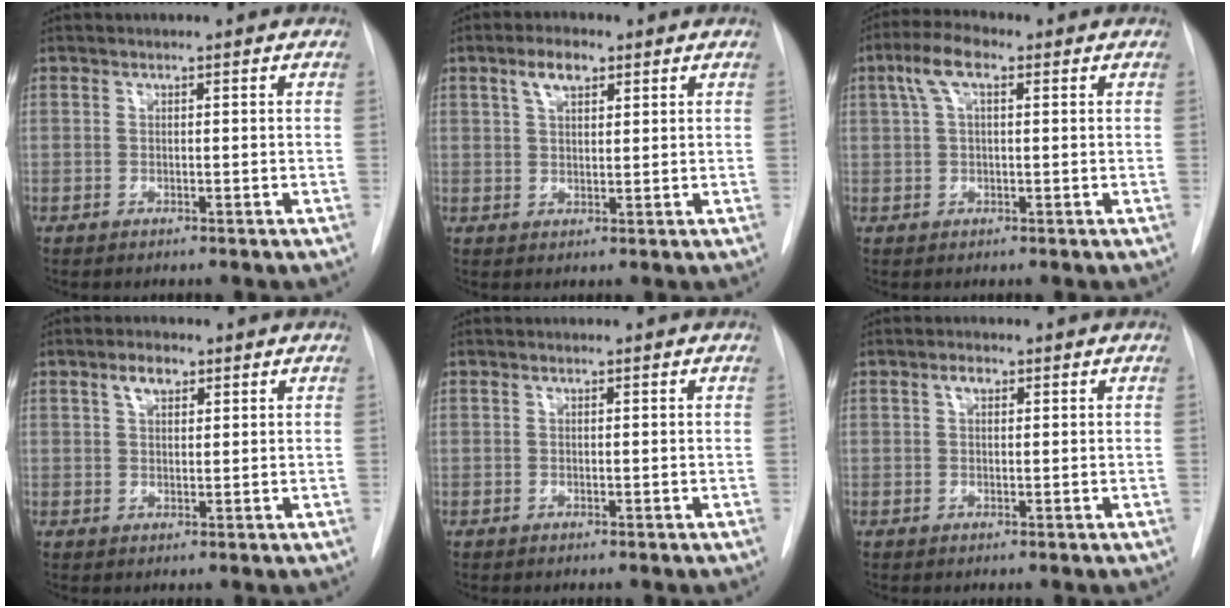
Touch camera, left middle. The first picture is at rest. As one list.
[{"total": 4.4, "force": [2.4, 1.9, 3.1], "torque": [-0.061, 0.010, 0.044]}, {"total": 5.4, "force": [2.1, 1.9, 4.6], "torque": [-0.101, 0.026, 0.040]}, {"total": 3.4, "force": [1.9, 1.7, 2.3], "torque": [-0.044, 0.008, 0.034]}, {"total": 0.0}, {"total": 1.8, "force": [0.8, 1.0, 1.3], "torque": [-0.025, 0.008, 0.013]}]